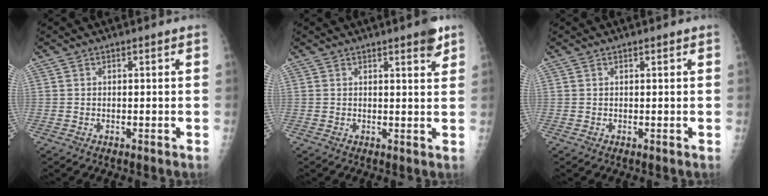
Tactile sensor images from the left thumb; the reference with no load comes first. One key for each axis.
{"total": 3.4, "fx": 2.3, "fy": 0.6, "fz": 2.5, "tx": -0.027, "ty": -0.013, "tz": 0.028}
{"total": 0.0}